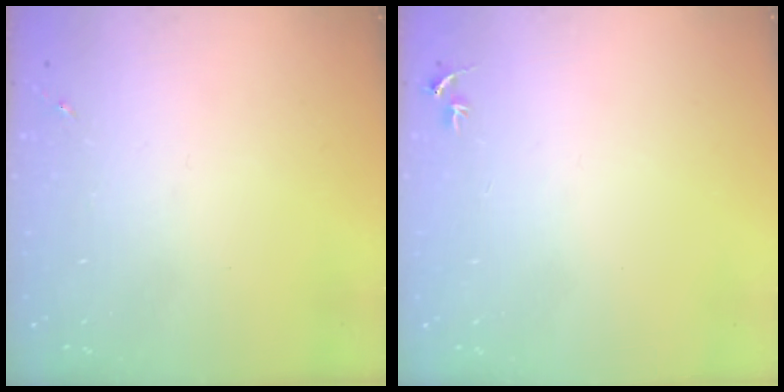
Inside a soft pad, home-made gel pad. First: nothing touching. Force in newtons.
{"total": 2.7, "press": 2.7, "slide": 0.3}